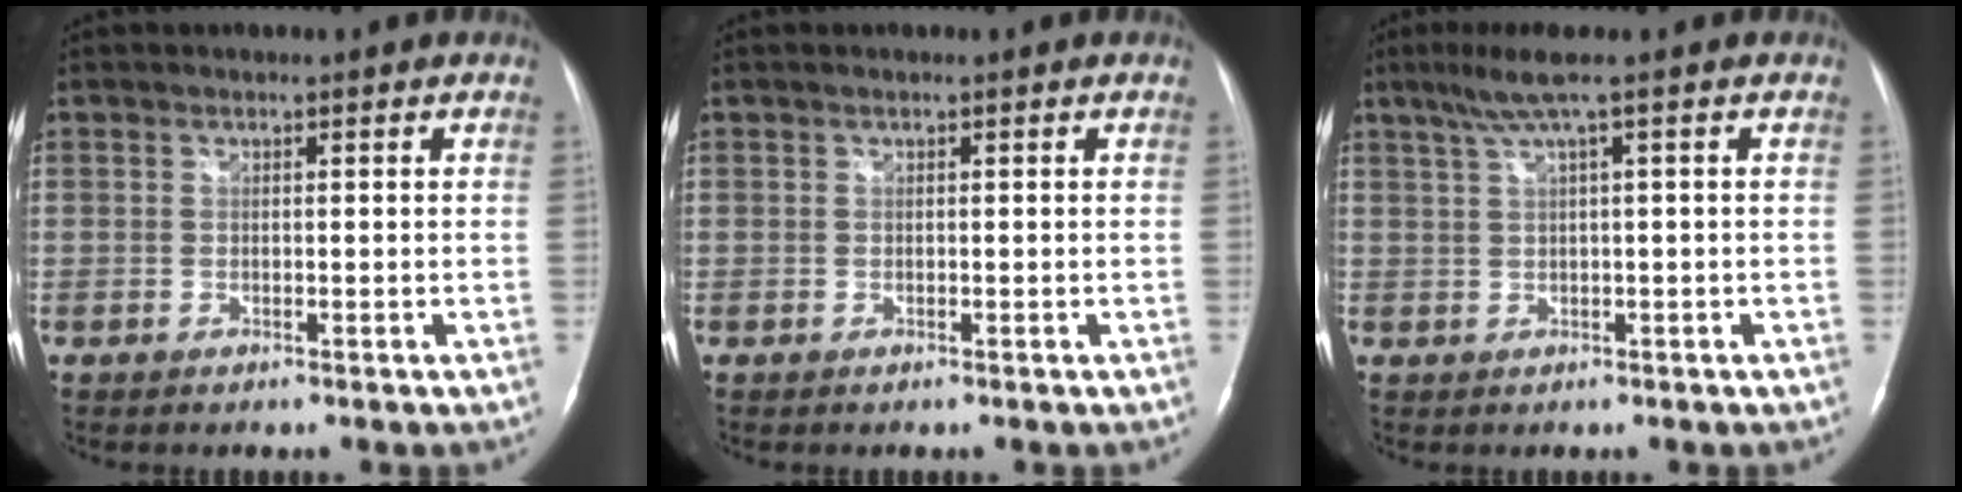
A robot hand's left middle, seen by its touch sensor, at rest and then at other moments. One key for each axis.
{"total": 0.0}
{"total": 4.2, "fx": 2.0, "fy": -0.9, "fz": 3.5, "tx": -0.080, "ty": 0.017, "tz": 0.045}